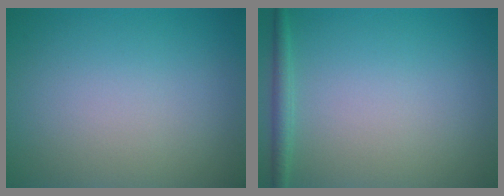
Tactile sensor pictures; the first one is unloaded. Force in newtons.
{"total": 1.4, "press": 1.4, "slide": 0.1}